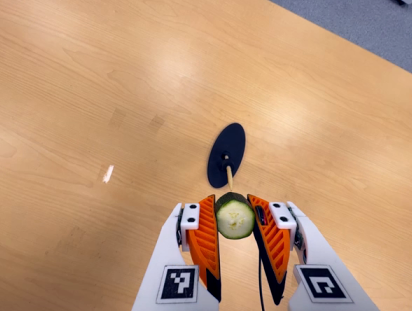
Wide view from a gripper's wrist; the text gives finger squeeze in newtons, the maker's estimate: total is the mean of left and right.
{"total": 9.1, "left": 8.7, "right": 9.5}